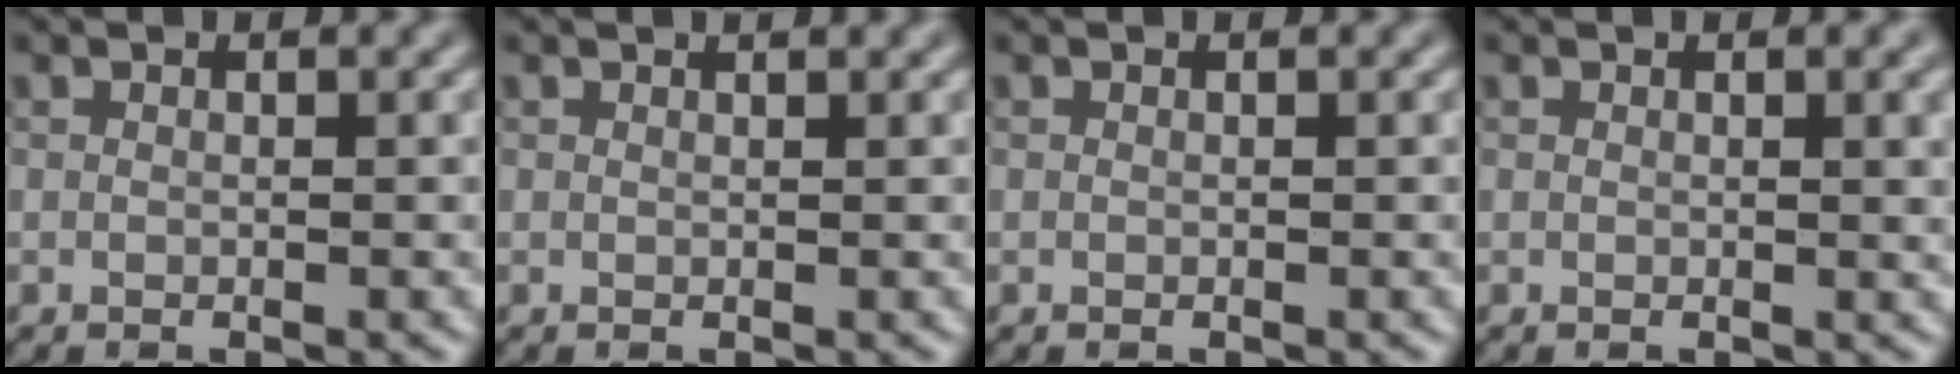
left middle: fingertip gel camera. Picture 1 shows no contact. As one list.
[{"total": 0.9, "force": [0.8, 0.2, 0.4], "torque": [-0.004, 0.000, 0.007]}, {"total": 0.0}, {"total": 2.7, "force": [0.8, 0.9, 2.4], "torque": [-0.022, 0.006, 0.008]}]